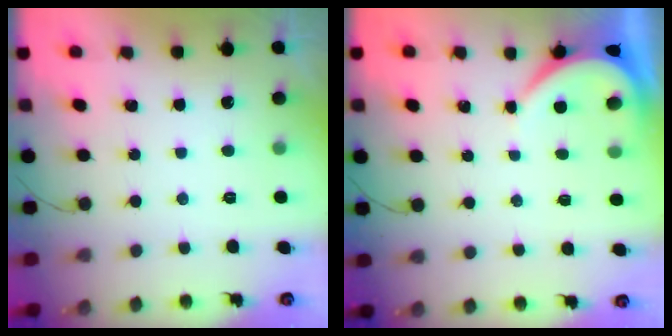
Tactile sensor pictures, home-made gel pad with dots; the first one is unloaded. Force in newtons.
{"total": 3.9, "press": 3.9, "slide": 0.6}